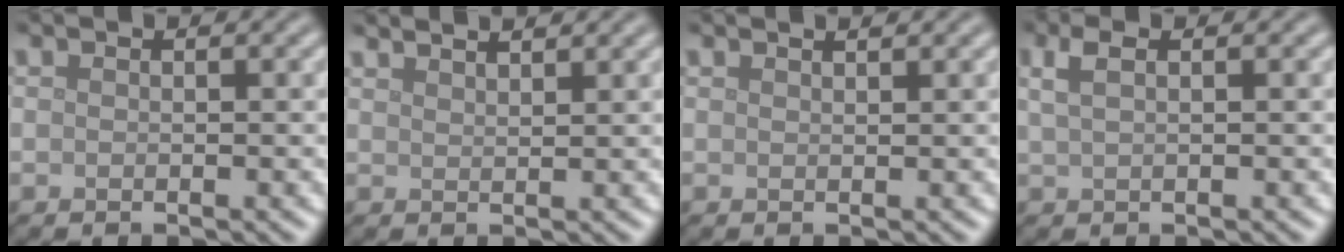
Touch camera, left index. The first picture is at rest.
{"total": 3.4, "force": [2.8, 1.1, 1.6], "torque": [-0.002, 0.020, 0.011]}
{"total": 1.2, "force": [1.0, 0.3, 0.6], "torque": [-0.005, 0.000, 0.006]}
{"total": 2.1, "force": [1.0, 0.8, 1.7], "torque": [-0.029, 0.008, 0.017]}